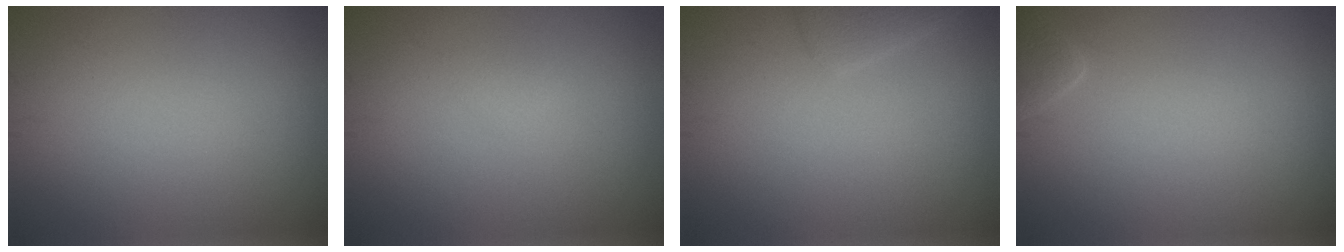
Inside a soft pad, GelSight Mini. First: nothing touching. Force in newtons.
{"total": 0.6, "press": 0.6, "slide": 0.1}
{"total": 1.7, "press": 1.7, "slide": 0.1}
{"total": 1.3, "press": 1.3, "slide": 0.1}